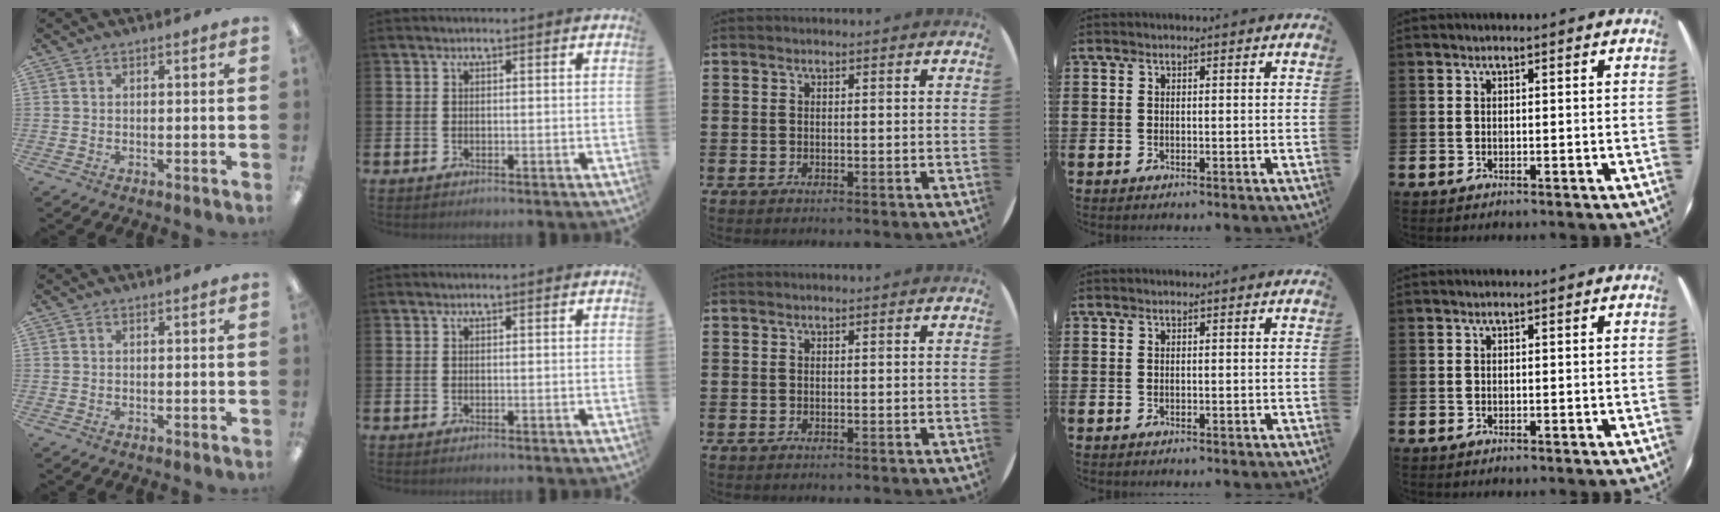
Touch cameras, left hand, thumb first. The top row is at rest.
{}